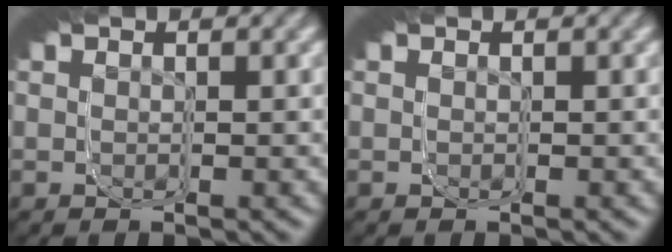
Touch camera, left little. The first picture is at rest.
{"total": 0.0}